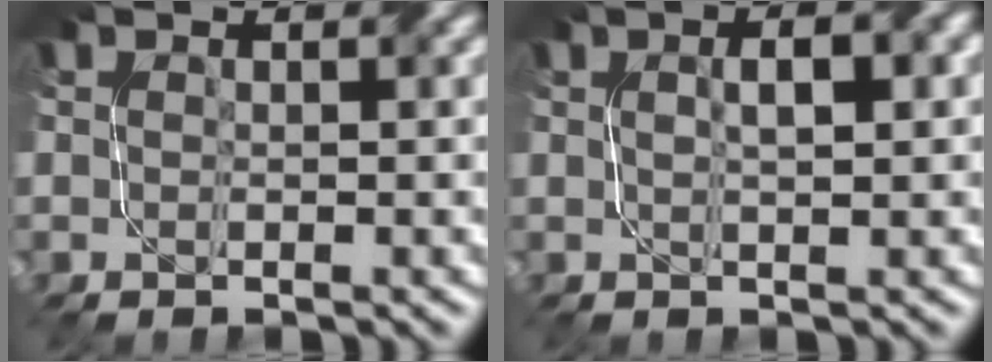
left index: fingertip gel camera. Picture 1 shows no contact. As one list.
[{"total": 3.0, "force": [0.8, 0.8, 2.7], "torque": [-0.033, 0.004, 0.004]}]